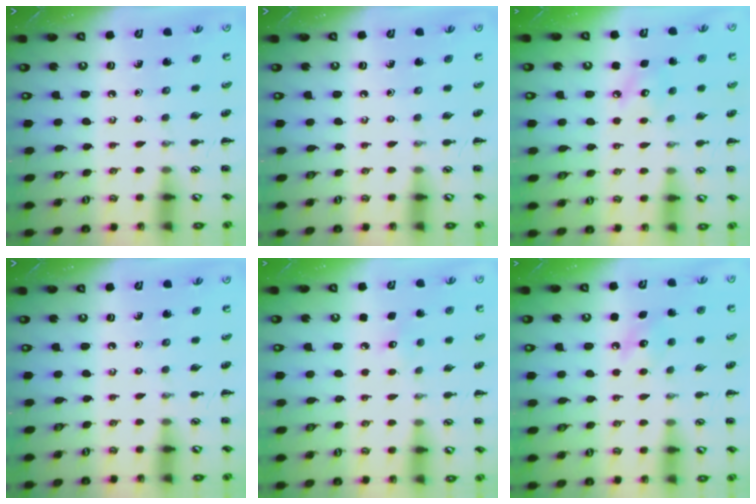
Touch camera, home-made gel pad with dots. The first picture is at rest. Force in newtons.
{"total": 0.0}
{"total": 5.3, "press": 5.2, "slide": 0.6}
{"total": 0.0}
{"total": 5.4, "press": 5.3, "slide": 1.3}
{"total": 7.5, "press": 7.3, "slide": 1.9}